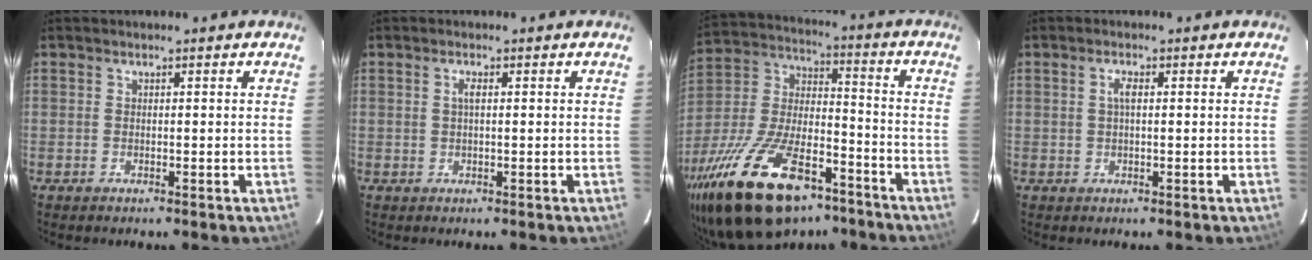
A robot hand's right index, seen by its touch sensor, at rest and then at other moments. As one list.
[{"total": 1.2, "force": [0.2, 0.3, 1.2], "torque": [-0.022, 0.003, 0.000]}, {"total": 28.1, "force": [-18.3, 11.9, 17.6], "torque": [-0.353, -0.015, -0.296]}, {"total": 1.7, "force": [0.2, 0.5, 1.6], "torque": [-0.031, 0.004, 0.001]}]